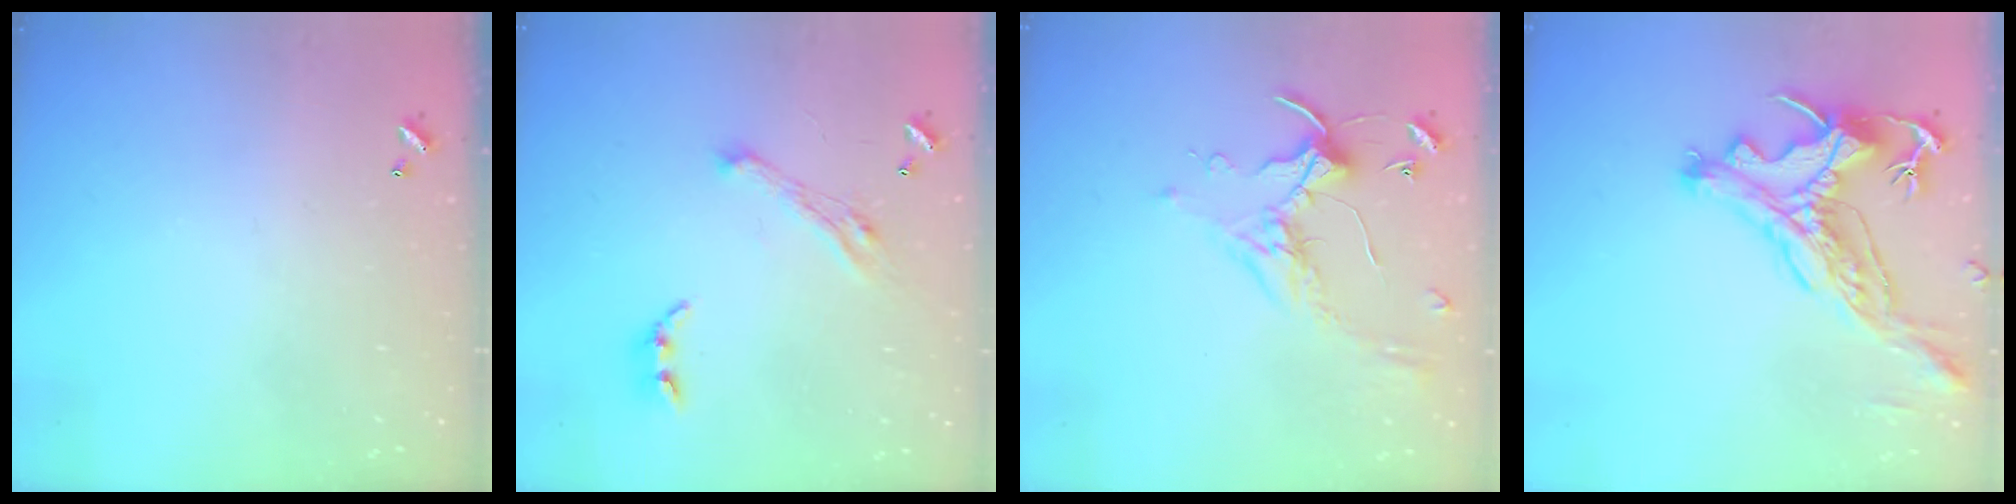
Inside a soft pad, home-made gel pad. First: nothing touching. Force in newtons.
{"total": 7.0, "press": 6.8, "slide": 1.3}
{"total": 0.7, "press": 0.6, "slide": 0.4}
{"total": 3.7, "press": 3.4, "slide": 1.5}